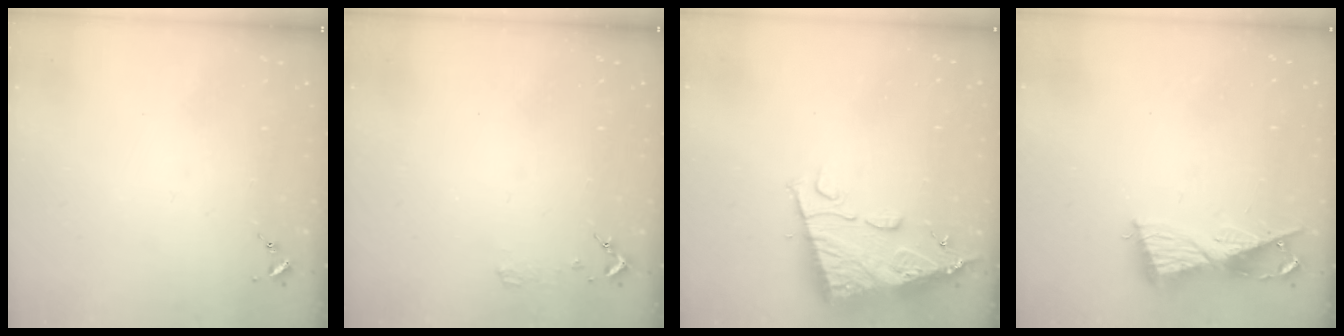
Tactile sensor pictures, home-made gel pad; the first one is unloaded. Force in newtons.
{"total": 2.3, "press": 2.3, "slide": 0.3}
{"total": 12.3, "press": 12.2, "slide": 1.1}
{"total": 9.8, "press": 9.8, "slide": 0.5}